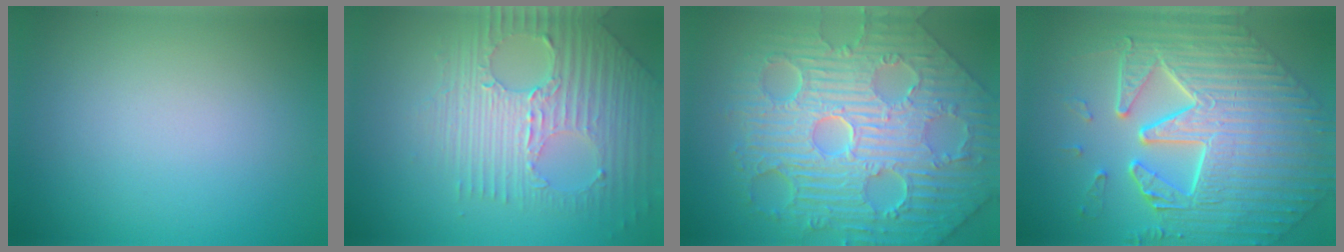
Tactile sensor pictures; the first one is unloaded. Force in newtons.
{"total": 7.2, "press": 5.0, "slide": 5.3}
{"total": 12.5, "press": 8.2, "slide": 9.5}
{"total": 10.1, "press": 7.5, "slide": 6.8}